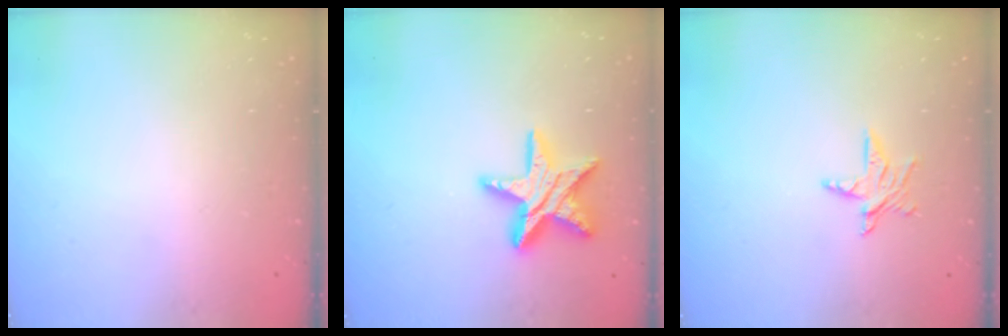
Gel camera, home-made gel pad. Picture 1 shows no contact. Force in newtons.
{"total": 15.6, "press": 15.6, "slide": 1.0}
{"total": 5.8, "press": 5.8, "slide": 0.2}